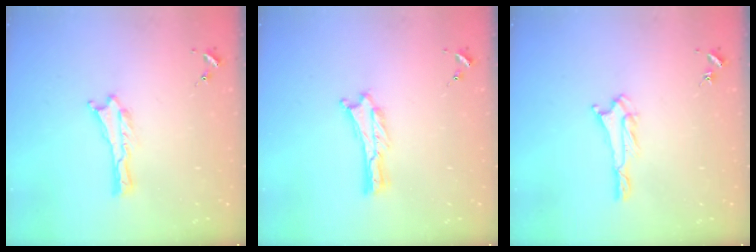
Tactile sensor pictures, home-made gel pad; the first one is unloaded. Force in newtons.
{"total": 0.0}
{"total": 1.7, "press": 1.7, "slide": 0.2}